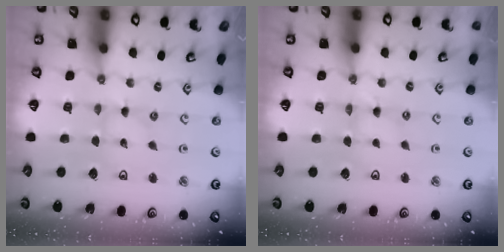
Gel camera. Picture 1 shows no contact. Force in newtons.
{"total": 0.5, "press": 0.5, "slide": 0.2}